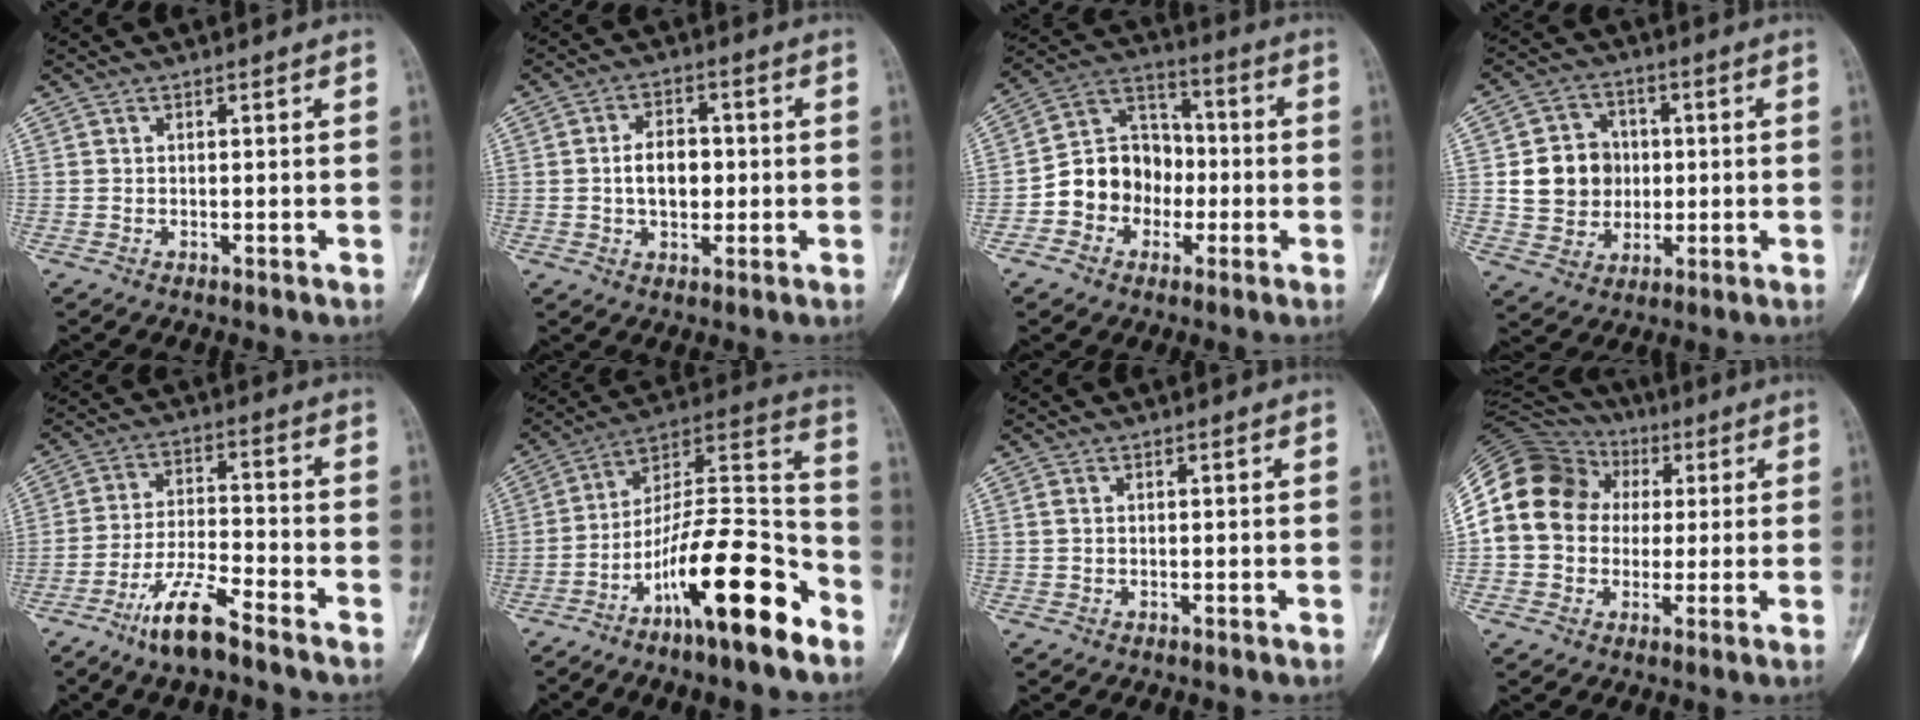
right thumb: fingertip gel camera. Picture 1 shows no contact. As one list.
[{"total": 6.9, "force": [-0.3, 4.6, 5.2], "torque": [-0.066, 0.012, -0.008]}, {"total": 12.6, "force": [-2.9, 10.8, 5.9], "torque": [-0.052, 0.052, -0.060]}, {"total": 11.0, "force": [0.6, 9.9, 4.7], "torque": [-0.036, 0.010, 0.016]}, {"total": 10.2, "force": [-7.2, 2.0, 7.0], "torque": [-0.137, 0.042, -0.137]}, {"total": 20.7, "force": [-11.9, 4.9, 16.3], "torque": [-0.275, 0.092, -0.200]}, {"total": 0.6, "force": [-0.1, 0.5, 0.4], "torque": [-0.005, 0.001, -0.002]}, {"total": 18.7, "force": [2.3, 15.7, 10.0], "torque": [-0.185, 0.046, 0.040]}]